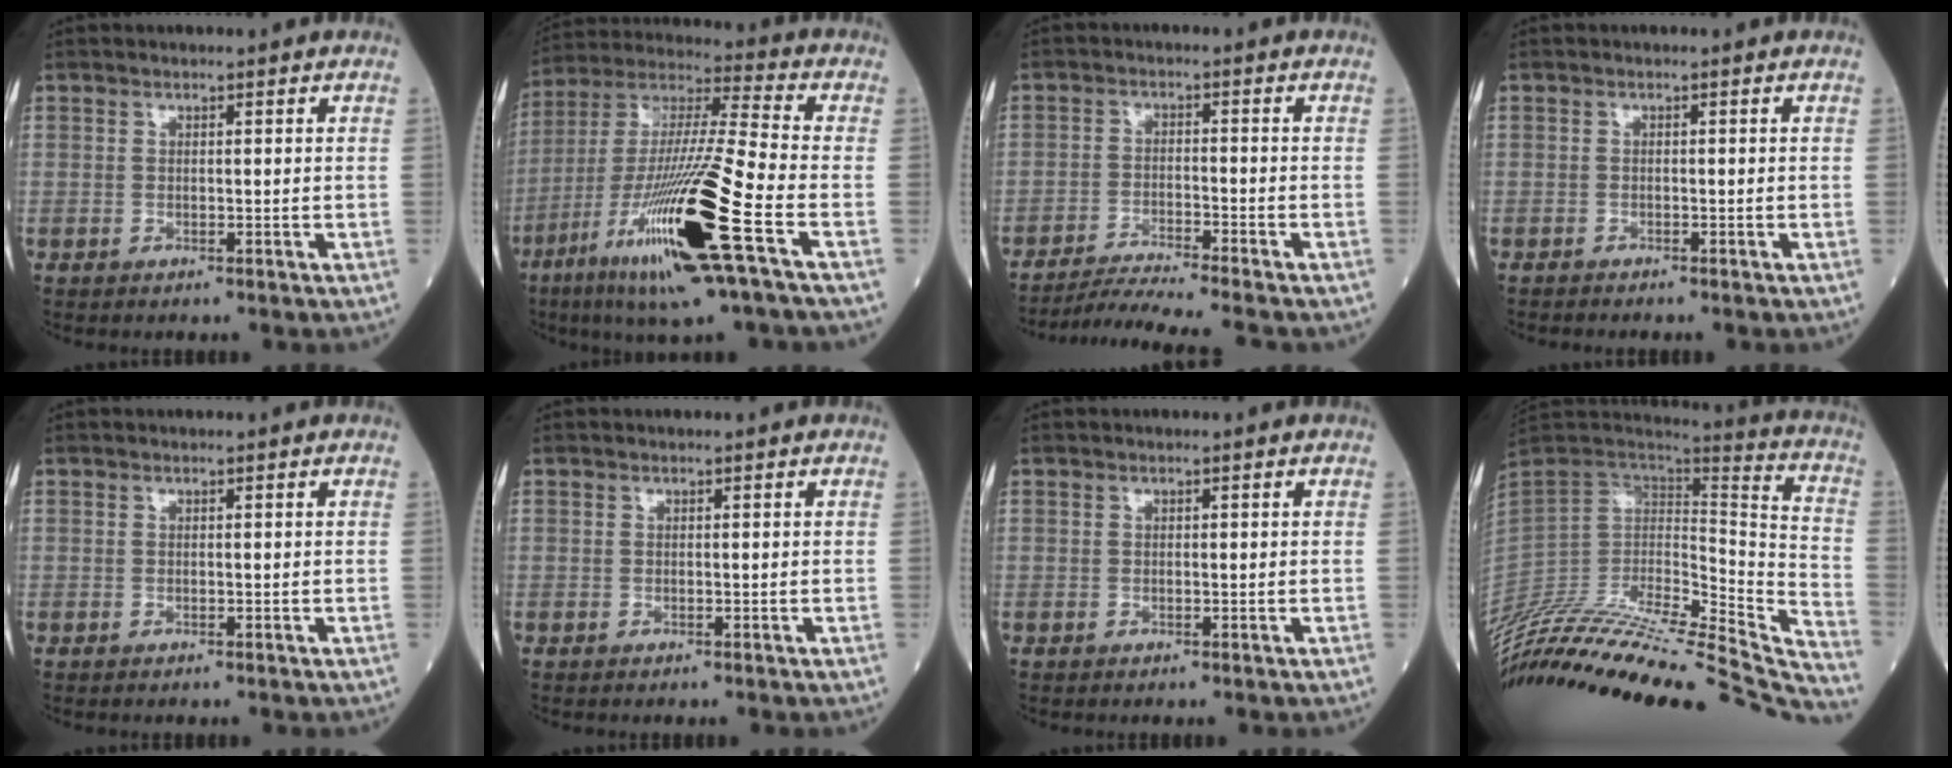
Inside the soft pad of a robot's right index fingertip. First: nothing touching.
{"total": 21.3, "force": [-8.7, 0.3, 19.4], "torque": [-0.388, -0.038, -0.168]}
{"total": 9.1, "force": [-8.3, -1.0, 3.5], "torque": [-0.053, -0.018, -0.139]}
{"total": 0.9, "force": [-0.9, 0.0, 0.1], "torque": [-0.006, -0.002, -0.016]}
{"total": 0.0}
{"total": 0.0}
{"total": 0.0}
{"total": 46.4, "force": [-42.3, 4.8, 18.6], "torque": [-0.278, -0.086, -0.605]}